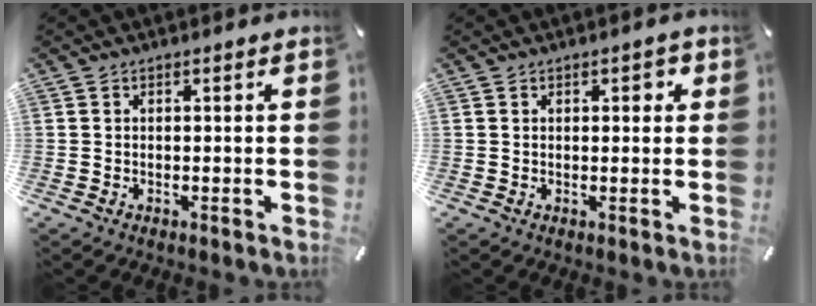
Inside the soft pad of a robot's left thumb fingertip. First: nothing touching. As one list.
[{"total": 1.8, "force": [0.7, 1.0, 1.3], "torque": [-0.018, 0.003, 0.009]}]